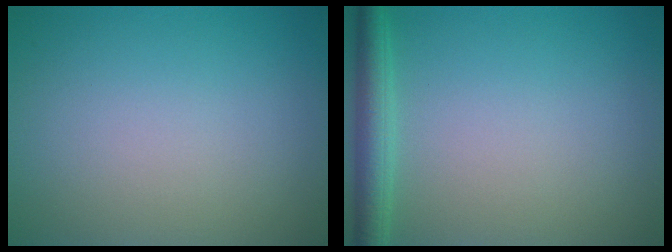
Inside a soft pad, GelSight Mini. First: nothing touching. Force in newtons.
{"total": 3.0, "press": 3.0, "slide": 0.1}